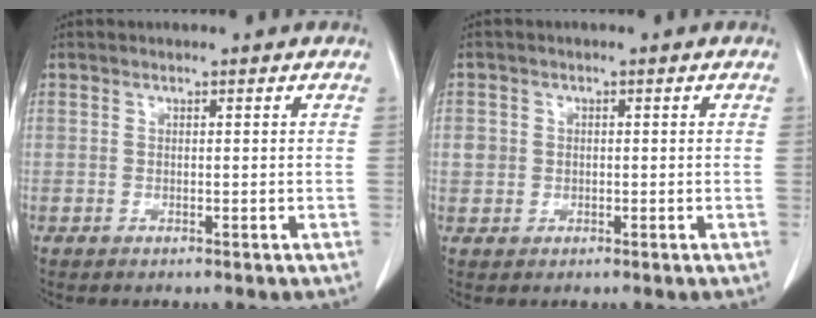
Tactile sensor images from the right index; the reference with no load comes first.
{"total": 2.4, "force": [0.2, 2.2, 0.7], "torque": [-0.006, 0.010, 0.009]}